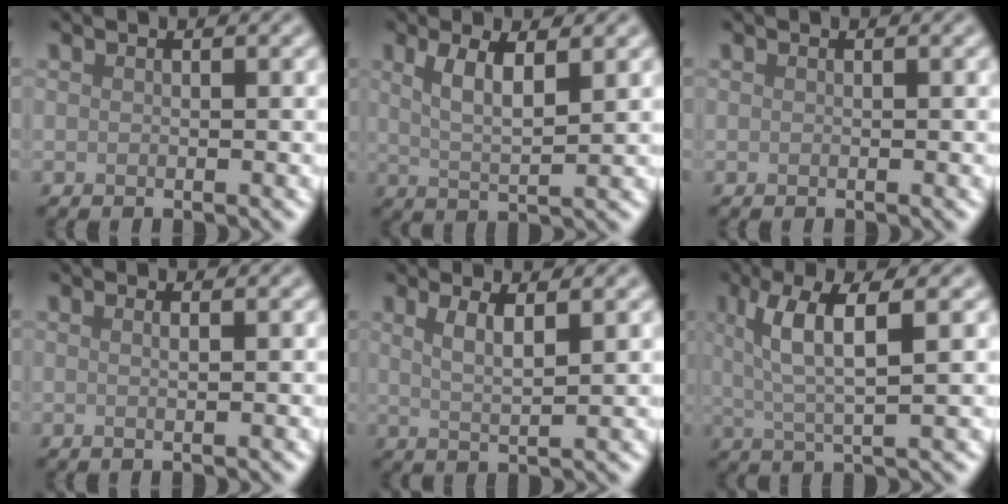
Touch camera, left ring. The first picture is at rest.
{"total": 3.8, "force": [1.6, 1.1, 3.3], "torque": [-0.066, -0.004, 0.030]}
{"total": 0.0}
{"total": 1.2, "force": [0.3, 0.5, 1.1], "torque": [-0.008, -0.002, -0.006]}
{"total": 2.8, "force": [1.2, 0.7, 2.4], "torque": [-0.040, -0.004, 0.023]}
{"total": 5.5, "force": [1.7, 1.2, 5.1], "torque": [-0.102, 0.004, 0.034]}